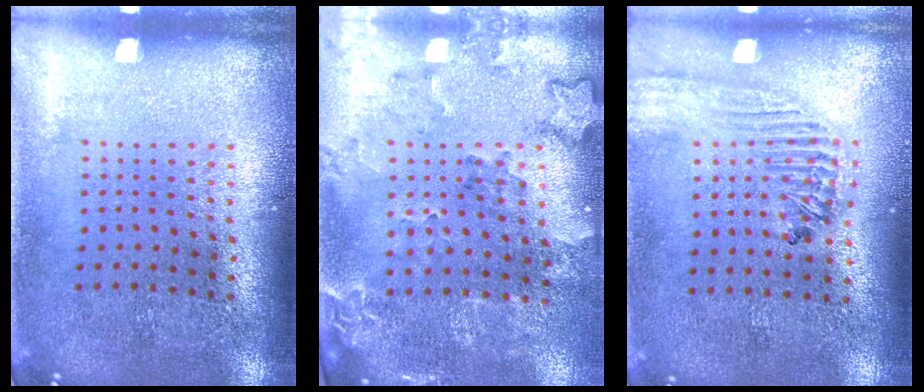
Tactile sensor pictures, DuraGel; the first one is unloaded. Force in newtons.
{"total": 1.9, "press": 1.7, "slide": 1.0}
{"total": 1.9, "press": 1.7, "slide": 0.8}